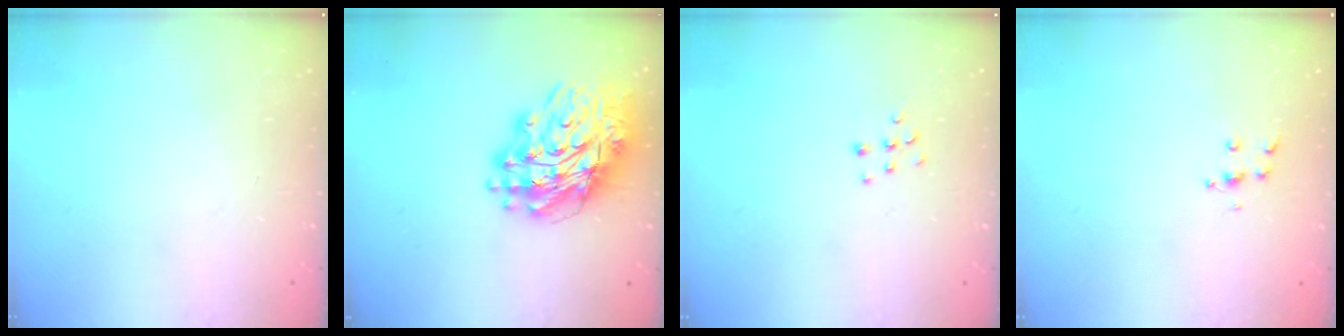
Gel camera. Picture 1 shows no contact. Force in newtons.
{"total": 18.5, "press": 18.3, "slide": 3.0}
{"total": 5.8, "press": 5.8, "slide": 0.3}
{"total": 5.9, "press": 5.9, "slide": 0.3}